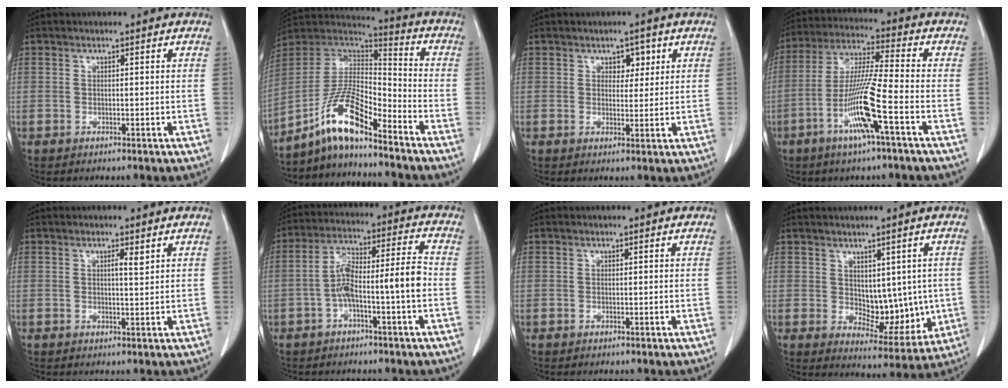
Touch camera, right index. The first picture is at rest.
{"total": 11.7, "force": [-8.4, 2.0, 7.9], "torque": [-0.158, 0.023, -0.156]}
{"total": 2.8, "force": [1.3, 1.8, 1.6], "torque": [-0.014, 0.003, 0.018]}
{"total": 11.8, "force": [-4.7, -0.5, 10.9], "torque": [-0.218, -0.008, -0.094]}
{"total": 1.5, "force": [0.8, 0.0, 1.3], "torque": [-0.023, -0.003, 0.011]}
{"total": 9.5, "force": [-2.6, 0.6, 9.1], "torque": [-0.164, 0.036, -0.046]}
{"total": 0.0}
{"total": 8.5, "force": [0.4, 5.1, 6.8], "torque": [-0.075, -0.002, 0.026]}